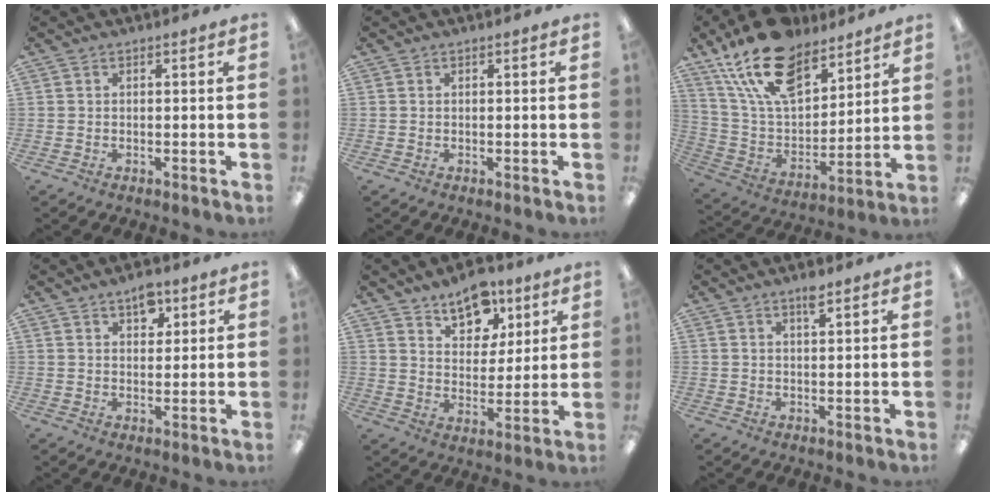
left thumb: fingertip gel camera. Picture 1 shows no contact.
{"total": 0.0}
{"total": 19.8, "force": [13.5, 10.3, 10.3], "torque": [-0.200, -0.065, 0.247]}
{"total": 5.1, "force": [3.4, 2.9, 2.5], "torque": [-0.015, -0.017, 0.054]}
{"total": 10.8, "force": [7.8, 6.2, 4.2], "torque": [-0.045, -0.048, 0.140]}
{"total": 2.8, "force": [2.1, 0.5, 1.8], "torque": [-0.024, -0.006, 0.034]}